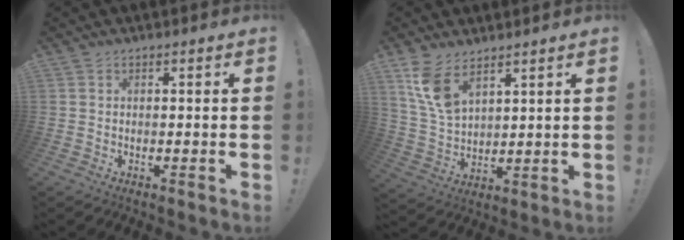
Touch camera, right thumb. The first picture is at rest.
{"total": 9.9, "force": [6.6, 4.9, 5.6], "torque": [-0.115, -0.029, 0.129]}